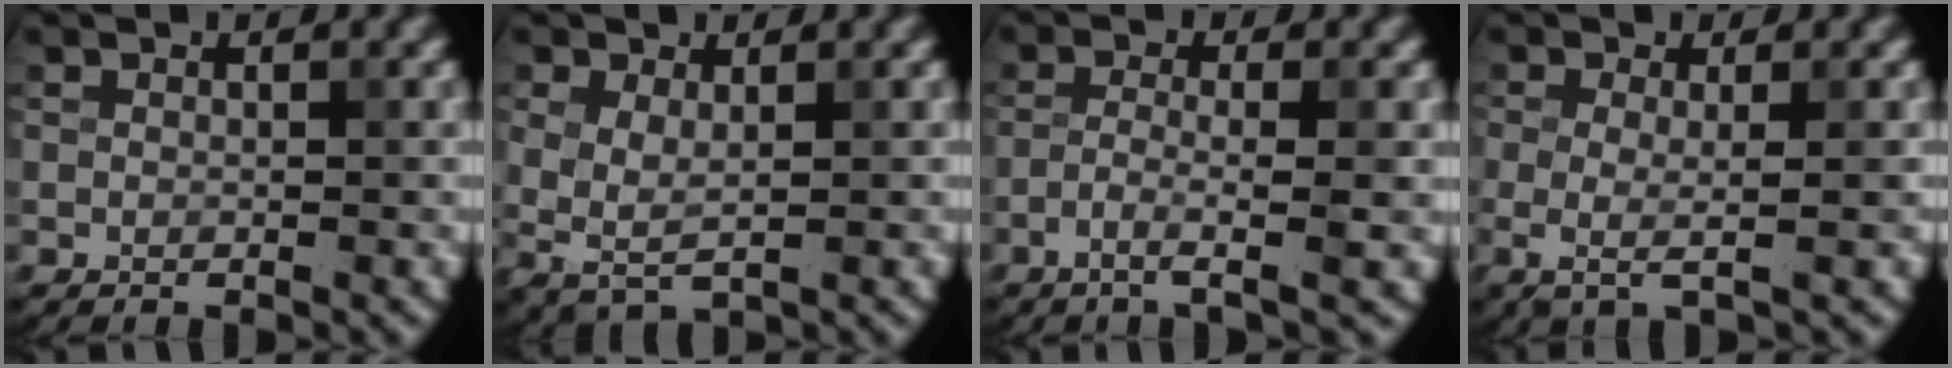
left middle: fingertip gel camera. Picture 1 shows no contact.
{"total": 2.7, "force": [0.3, 1.4, 2.3], "torque": [-0.056, -0.006, 0.006]}
{"total": 3.2, "force": [-1.4, 0.4, 2.9], "torque": [-0.046, 0.005, -0.039]}
{"total": 2.5, "force": [-0.4, 0.6, 2.4], "torque": [-0.045, -0.009, -0.008]}